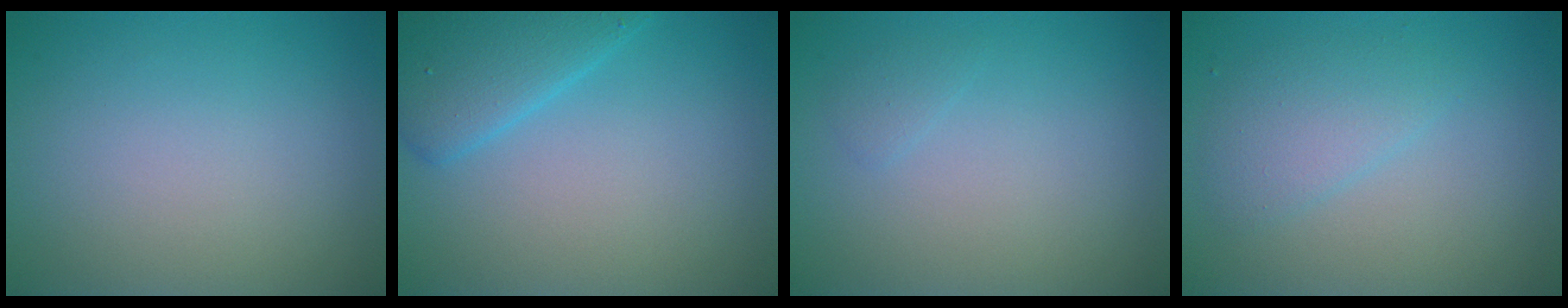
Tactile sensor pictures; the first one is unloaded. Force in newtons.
{"total": 4.3, "press": 4.3, "slide": 0.3}
{"total": 0.7, "press": 0.7, "slide": 0.0}
{"total": 2.5, "press": 2.5, "slide": 0.1}